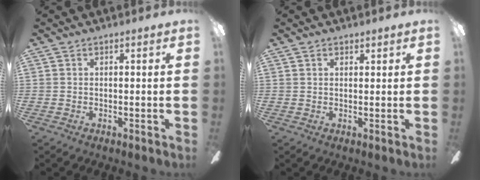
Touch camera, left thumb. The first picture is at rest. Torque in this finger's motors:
{"motor_torque": [0.12, -0.11, -0.15, -0.12, -0.02]}